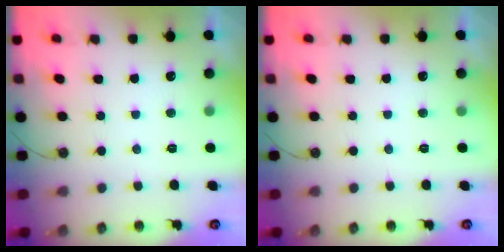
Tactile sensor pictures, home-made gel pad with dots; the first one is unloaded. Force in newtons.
{"total": 0.0}